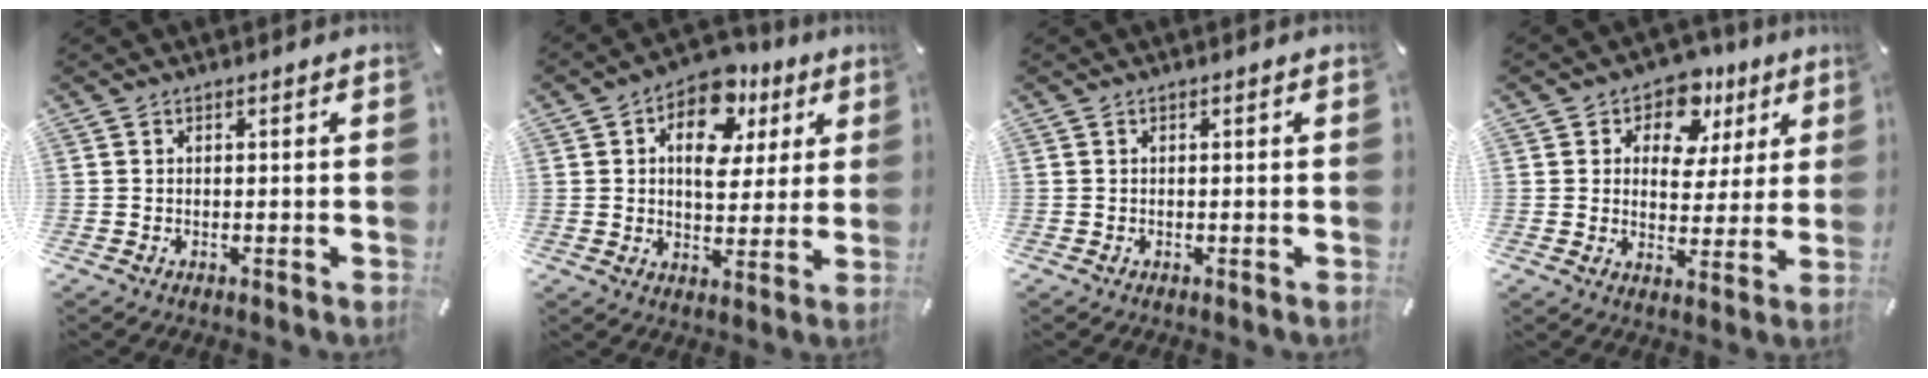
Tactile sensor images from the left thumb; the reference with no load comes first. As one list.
[{"total": 13.4, "force": [5.2, 9.2, 8.2], "torque": [-0.106, -0.024, 0.090]}, {"total": 0.0}, {"total": 9.8, "force": [5.4, 7.0, 4.3], "torque": [-0.059, -0.035, 0.093]}]